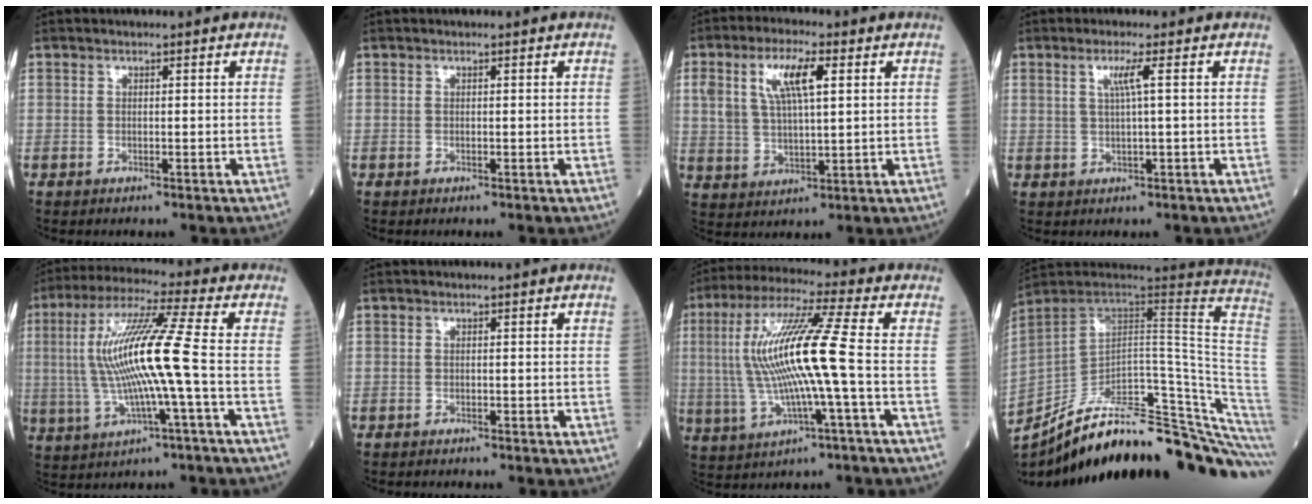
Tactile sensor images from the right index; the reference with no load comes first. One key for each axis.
{"total": 0.0}
{"total": 8.8, "fx": 3.2, "fy": 2.7, "fz": 7.7, "tx": -0.159, "ty": 0.017, "tz": 0.065}
{"total": 2.8, "fx": 0.9, "fy": -0.5, "fz": 2.6, "tx": -0.053, "ty": 0.001, "tz": 0.017}
{"total": 13.8, "fx": -0.5, "fy": -0.5, "fz": 13.8, "tx": -0.280, "ty": 0.012, "tz": -0.013}
{"total": 0.9, "fx": -0.8, "fy": 0.1, "fz": 0.2, "tx": -0.006, "ty": -0.001, "tz": -0.013}
{"total": 14.4, "fx": -0.3, "fy": -0.2, "fz": 14.4, "tx": -0.295, "ty": 0.014, "tz": -0.009}
{"total": 34.5, "fx": -29.1, "fy": 2.3, "fz": 18.2, "tx": -0.167, "ty": -0.026, "tz": -0.404}